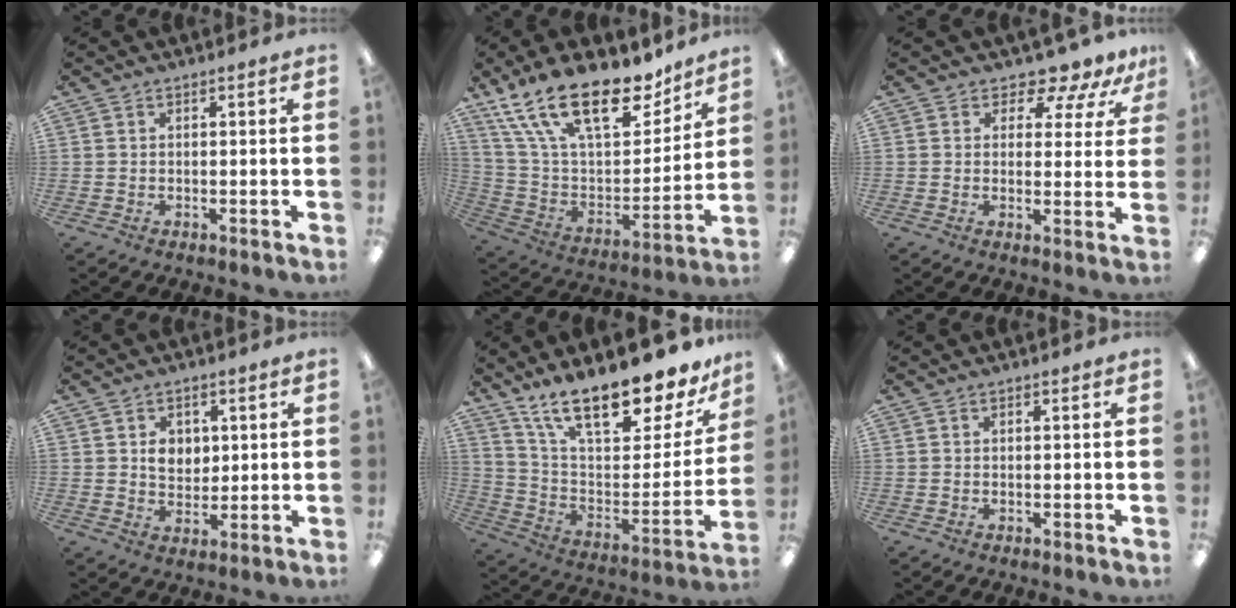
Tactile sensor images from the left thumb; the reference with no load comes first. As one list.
[{"total": 24.1, "force": [16.2, 10.3, 14.6], "torque": [-0.263, -0.098, 0.285]}, {"total": 6.9, "force": [5.8, 2.6, 2.5], "torque": [-0.034, -0.044, 0.101]}, {"total": 4.9, "force": [1.7, 4.1, 2.2], "torque": [-0.025, -0.004, 0.024]}, {"total": 20.9, "force": [15.9, 6.5, 11.9], "torque": [-0.193, -0.110, 0.272]}, {"total": 0.0}]